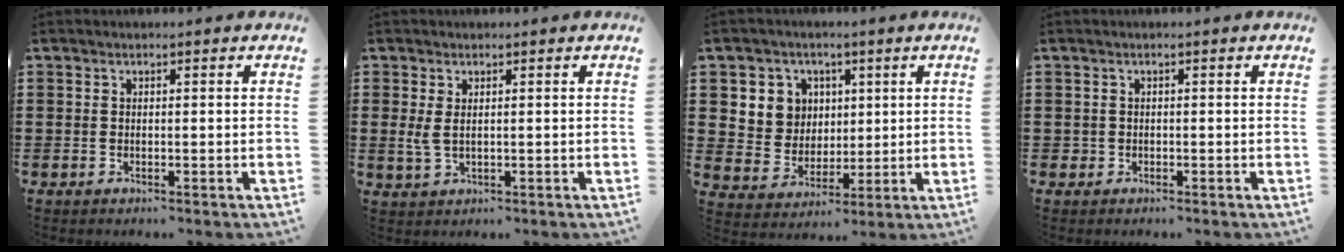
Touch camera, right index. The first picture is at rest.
{"total": 2.7, "force": [0.8, 1.1, 2.3], "torque": [-0.064, -0.001, 0.009]}
{"total": 7.1, "force": [2.6, 6.5, 1.3], "torque": [-0.053, 0.008, 0.050]}
{"total": 0.8, "force": [-0.1, 0.7, 0.1], "torque": [-0.004, 0.006, -0.004]}